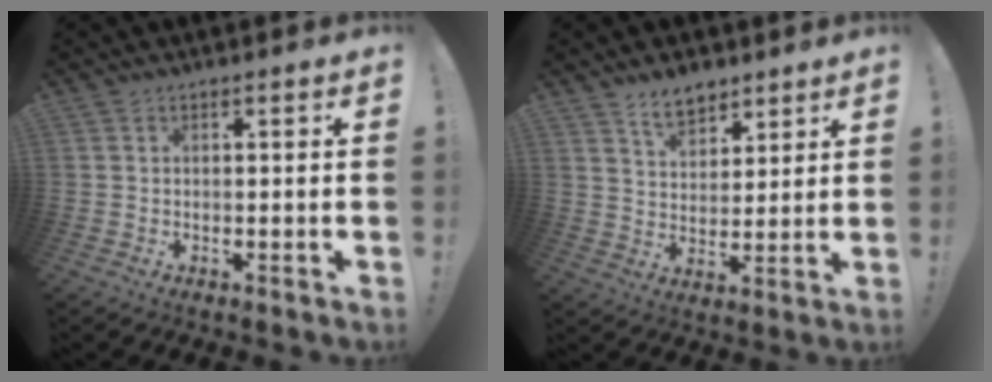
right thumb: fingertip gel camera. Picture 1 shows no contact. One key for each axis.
{"total": 7.9, "fx": 5.9, "fy": 4.3, "fz": 2.9, "tx": -0.050, "ty": -0.032, "tz": 0.111}